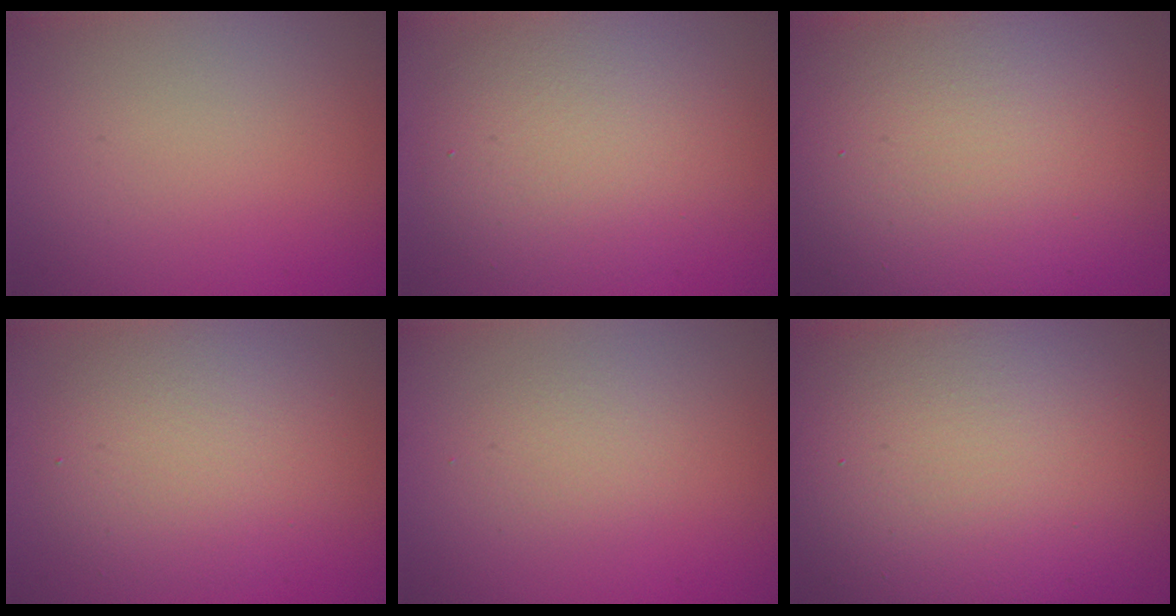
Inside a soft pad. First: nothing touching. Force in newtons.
{"total": 5.9, "press": 5.9, "slide": 0.4}
{"total": 14.6, "press": 14.6, "slide": 0.4}
{"total": 4.8, "press": 4.8, "slide": 0.3}
{"total": 1.5, "press": 1.5, "slide": 0.1}
{"total": 14.1, "press": 14.1, "slide": 0.8}